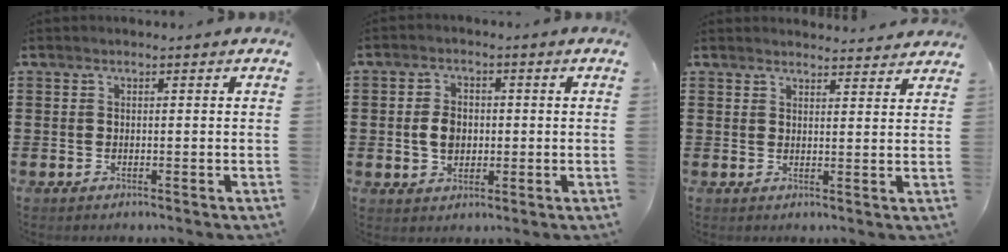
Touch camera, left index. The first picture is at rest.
{"total": 4.4, "force": [-0.2, 3.2, 3.0], "torque": [-0.054, 0.006, -0.008]}
{"total": 2.6, "force": [2.6, 0.1, 0.2], "torque": [-0.002, -0.012, 0.049]}